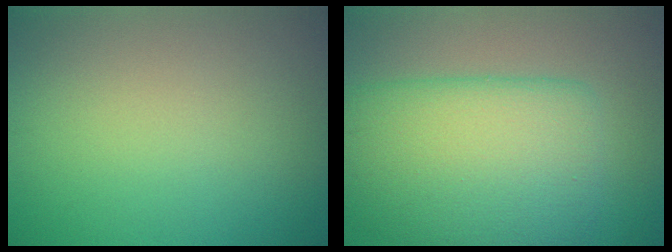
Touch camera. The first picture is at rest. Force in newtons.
{"total": 9.0, "press": 9.0, "slide": 0.3}